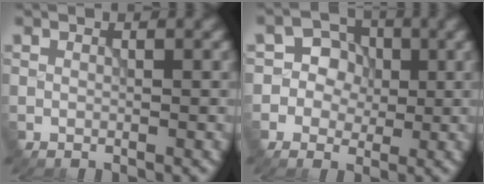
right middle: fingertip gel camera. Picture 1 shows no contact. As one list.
[{"total": 4.0, "force": [0.0, 3.8, 1.4], "torque": [-0.009, 0.016, -0.020]}]